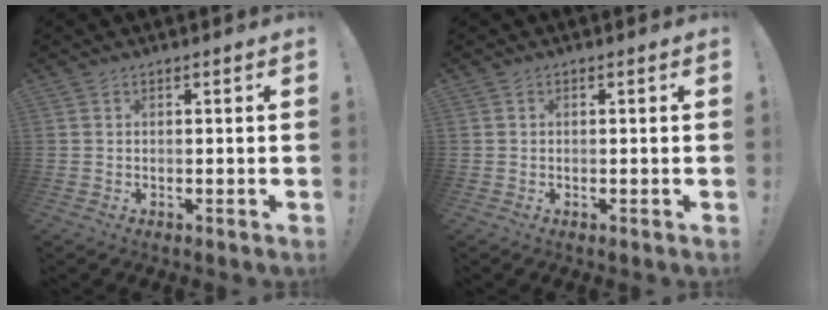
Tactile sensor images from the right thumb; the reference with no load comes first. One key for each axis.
{"total": 0.0}